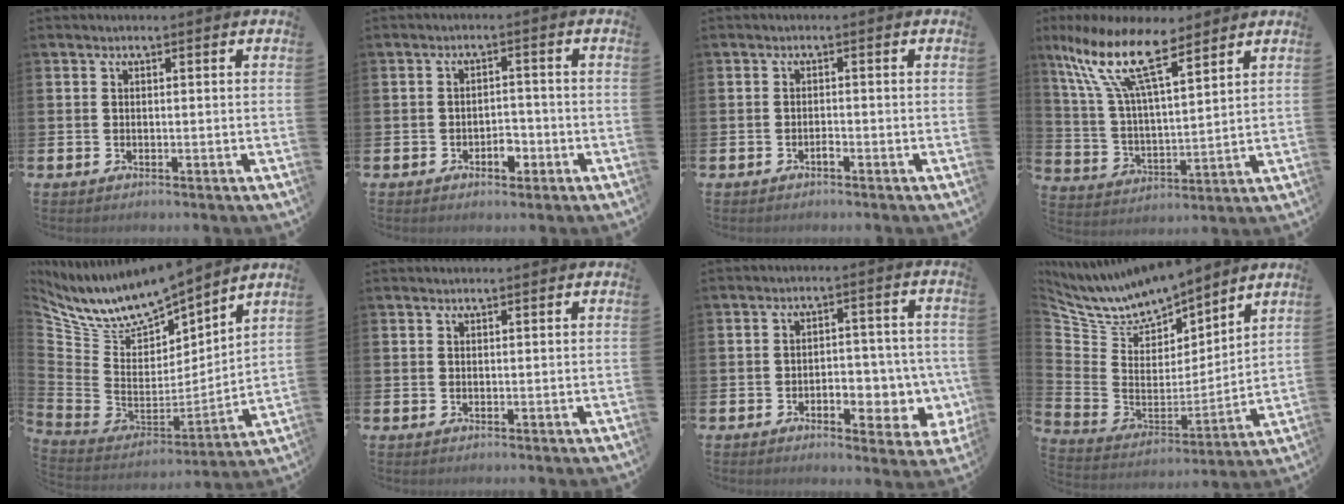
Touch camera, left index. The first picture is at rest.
{"total": 2.3, "force": [-1.1, 1.4, 1.4], "torque": [-0.013, -0.004, -0.026]}
{"total": 0.7, "force": [-0.5, 0.1, 0.5], "torque": [-0.003, -0.006, -0.011]}
{"total": 13.4, "force": [9.7, 4.3, 8.1], "torque": [-0.183, -0.038, 0.172]}
{"total": 9.4, "force": [9.0, 2.4, 1.8], "torque": [-0.085, -0.075, 0.158]}
{"total": 0.8, "force": [0.8, 0.1, 0.1], "torque": [0.014, -0.007, 0.012]}
{"total": 5.9, "force": [-1.8, 3.8, 4.1], "torque": [-0.046, 0.000, -0.038]}
{"total": 9.7, "force": [9.4, 2.2, 1.2], "torque": [-0.077, -0.077, 0.167]}